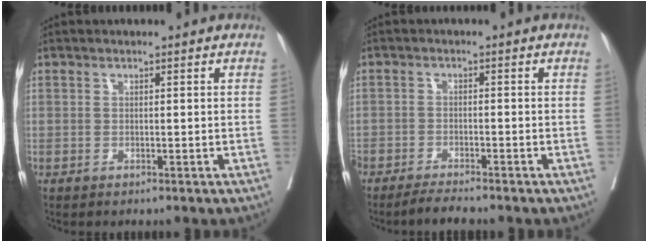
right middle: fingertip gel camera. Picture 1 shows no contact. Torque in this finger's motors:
{"motor_torque": [1.08, -1.06, 0.62, 0.15]}